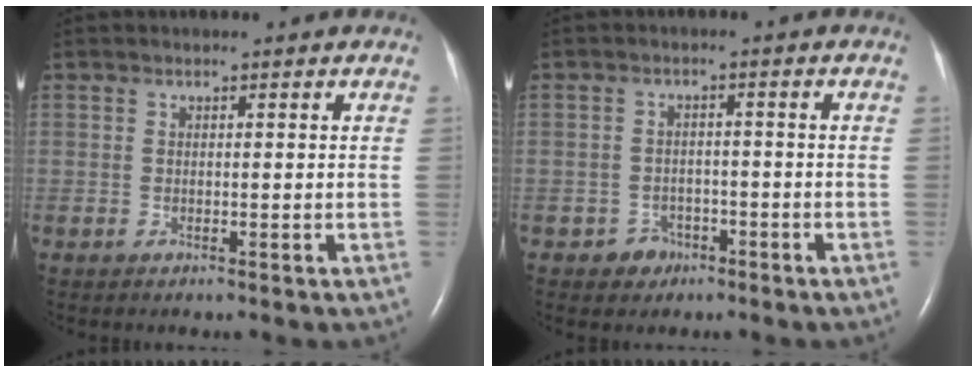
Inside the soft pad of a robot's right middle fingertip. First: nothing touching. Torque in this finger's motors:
{"motor_torque": [0.35, -0.31, -0.05, -0.01]}